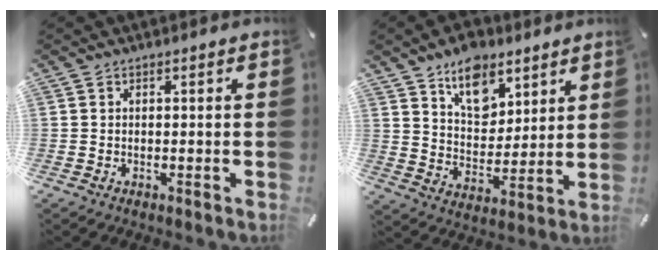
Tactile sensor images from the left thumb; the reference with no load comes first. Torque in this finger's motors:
{"motor_torque": [2.05, 1.24, 1.40, -1.24, 0.17]}